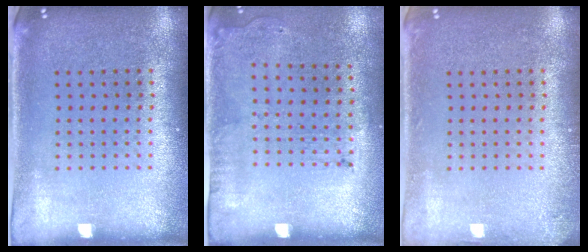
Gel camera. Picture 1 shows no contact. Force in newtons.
{"total": 1.8, "press": 1.2, "slide": 1.4}
{"total": 0.9, "press": 0.9, "slide": 0.1}